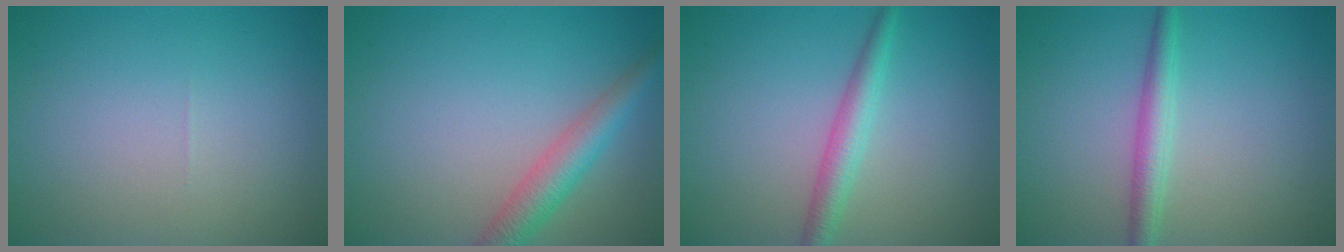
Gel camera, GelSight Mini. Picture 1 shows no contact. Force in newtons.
{"total": 3.7, "press": 3.7, "slide": 0.2}
{"total": 2.6, "press": 2.6, "slide": 0.1}
{"total": 2.5, "press": 2.5, "slide": 0.1}